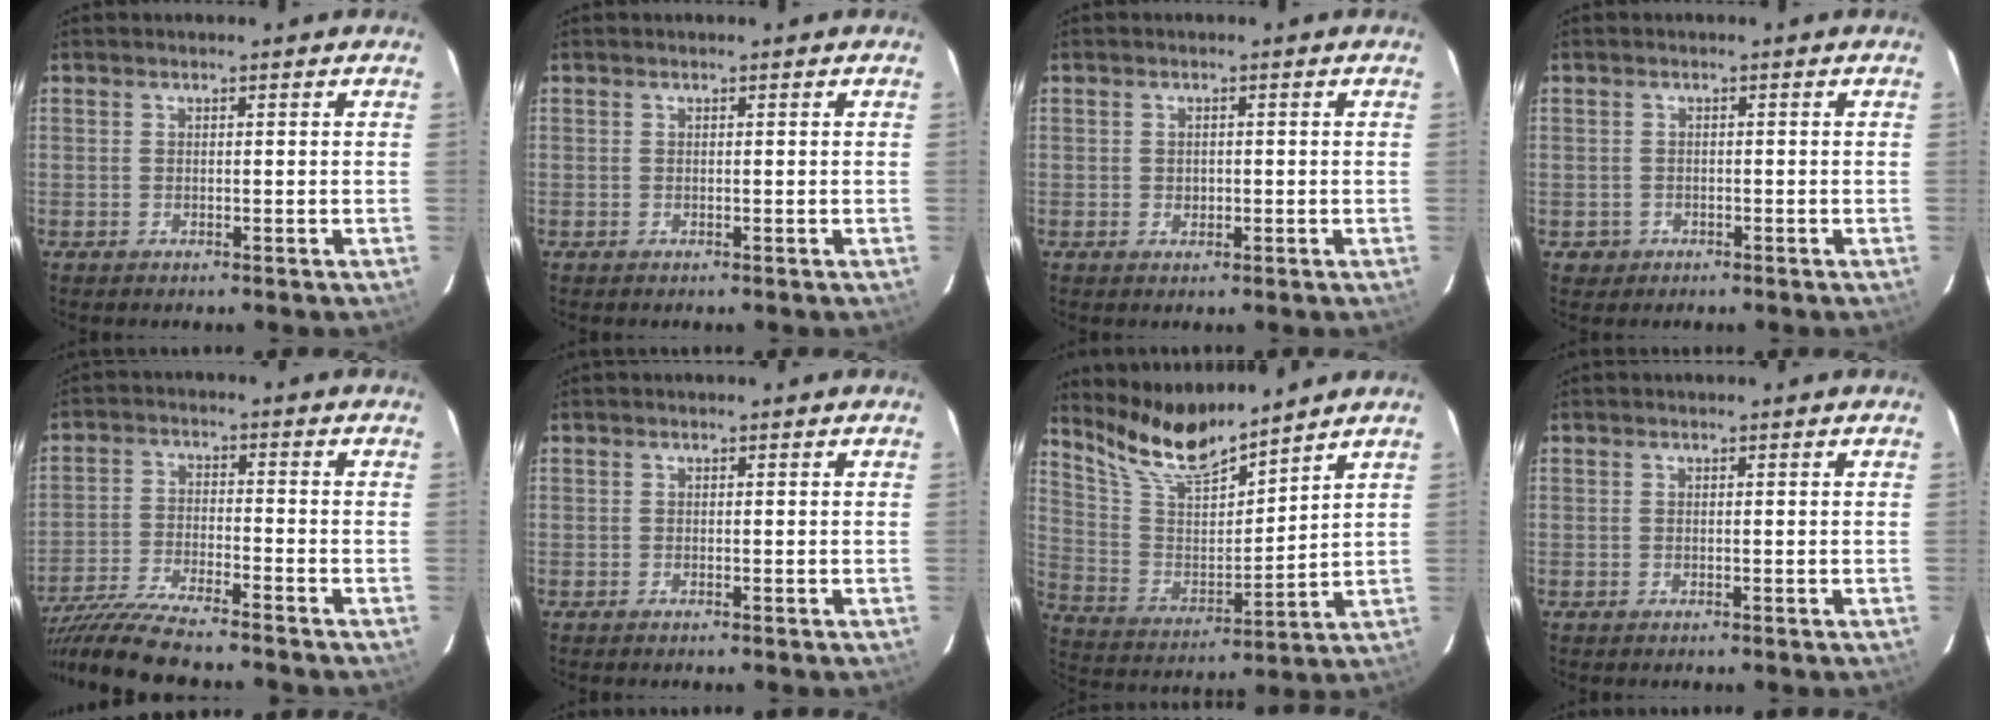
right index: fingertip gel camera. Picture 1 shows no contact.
{"total": 0.0}
{"total": 1.4, "force": [-0.2, 1.3, 0.4], "torque": [-0.005, 0.001, -0.001]}
{"total": 2.3, "force": [-0.8, 2.2, 0.2], "torque": [-0.009, 0.005, -0.007]}
{"total": 14.8, "force": [-13.1, 0.8, 6.9], "torque": [-0.156, -0.032, -0.236]}
{"total": 0.0}
{"total": 12.9, "force": [11.6, 1.7, 5.4], "torque": [-0.115, -0.011, 0.229]}
{"total": 0.0}